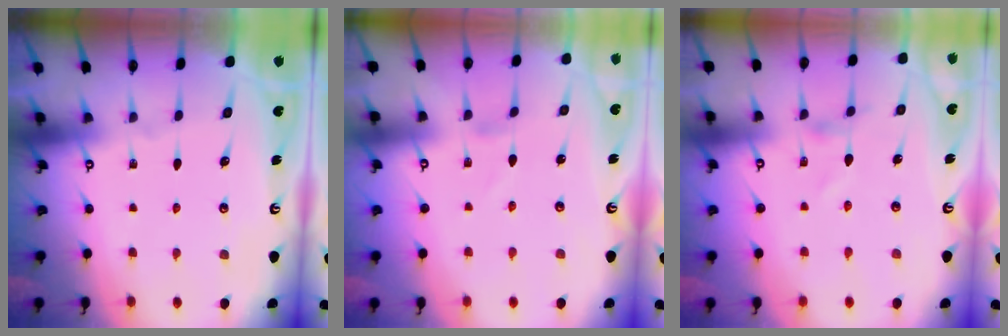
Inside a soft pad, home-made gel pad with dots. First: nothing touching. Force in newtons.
{"total": 1.1, "press": 1.1, "slide": 0.1}
{"total": 0.8, "press": 0.7, "slide": 0.2}